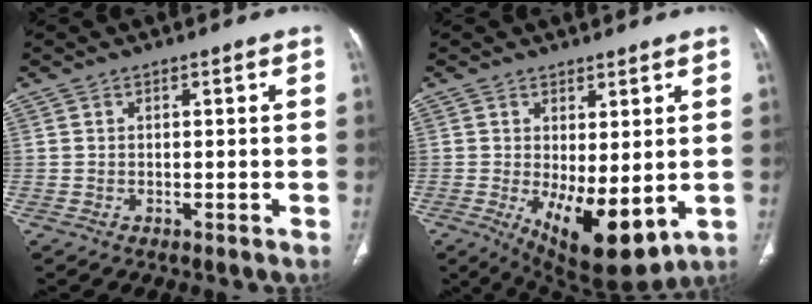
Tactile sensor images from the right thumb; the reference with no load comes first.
{"total": 12.0, "force": [-1.7, 5.1, 10.7], "torque": [-0.158, -0.025, -0.003]}